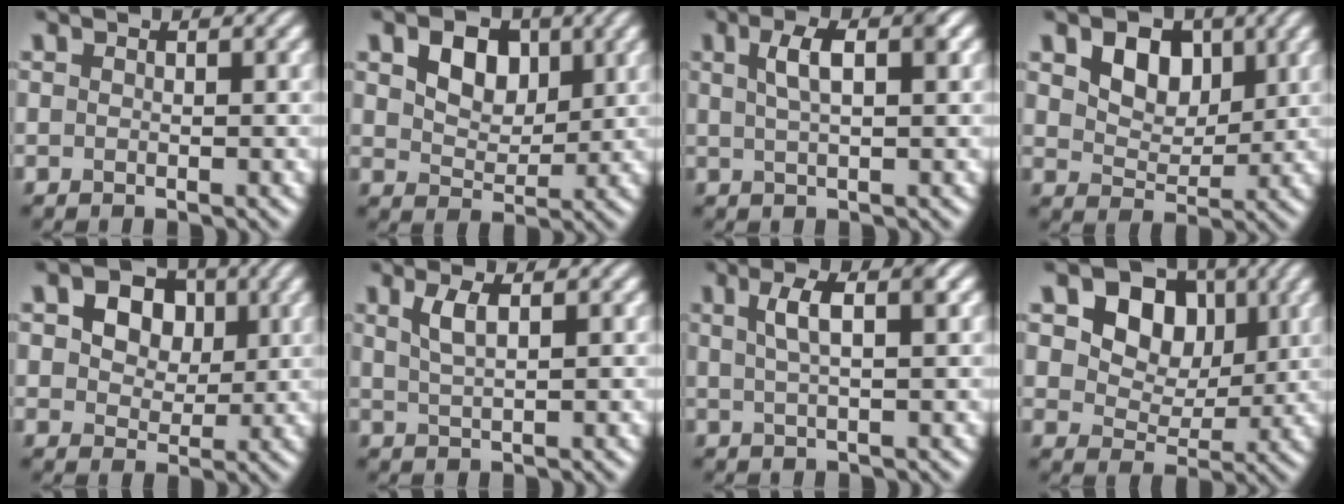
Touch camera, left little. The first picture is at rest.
{"total": 4.5, "force": [1.7, 3.1, 2.8], "torque": [-0.057, 0.000, 0.024]}
{"total": 3.3, "force": [1.0, 1.0, 3.0], "torque": [-0.047, 0.010, 0.016]}
{"total": 4.9, "force": [2.1, 3.4, 2.9], "torque": [-0.058, -0.008, 0.027]}
{"total": 8.3, "force": [3.2, 5.9, 4.8], "torque": [-0.079, 0.026, 0.034]}
{"total": 2.3, "force": [1.0, 0.7, 1.9], "torque": [-0.038, 0.001, 0.020]}
{"total": 3.2, "force": [1.0, 0.9, 2.9], "torque": [-0.044, 0.009, 0.014]}
{"total": 9.5, "force": [3.7, 7.1, 5.1], "torque": [-0.101, 0.007, 0.058]}